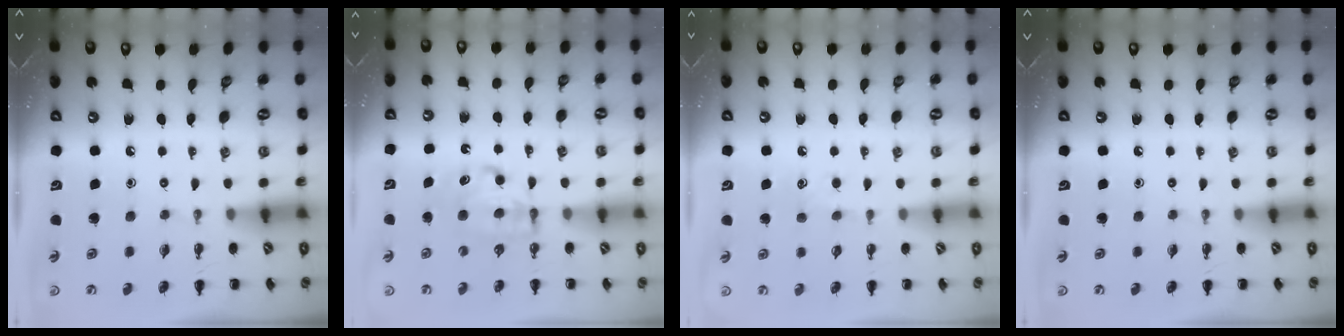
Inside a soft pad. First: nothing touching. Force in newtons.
{"total": 6.4, "press": 6.3, "slide": 0.6}
{"total": 4.9, "press": 4.7, "slide": 1.4}
{"total": 0.0}